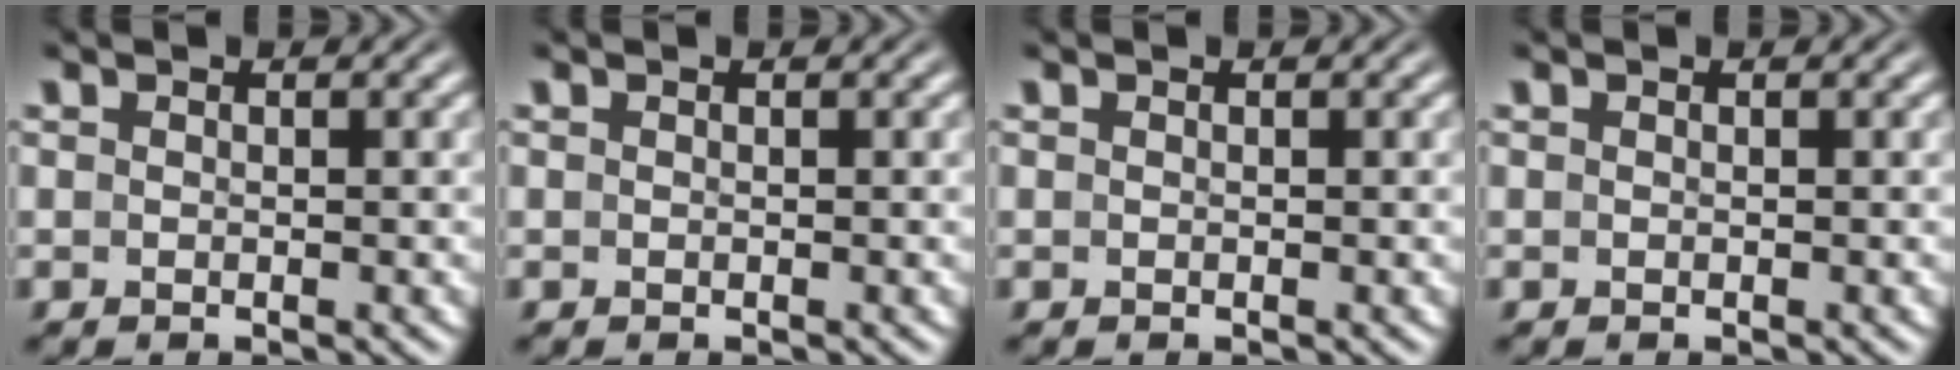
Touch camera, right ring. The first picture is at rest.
{"total": 1.2, "force": [-0.4, -1.1, -0.4], "torque": [0.014, -0.011, 0.003]}
{"total": 0.0}
{"total": 0.0}